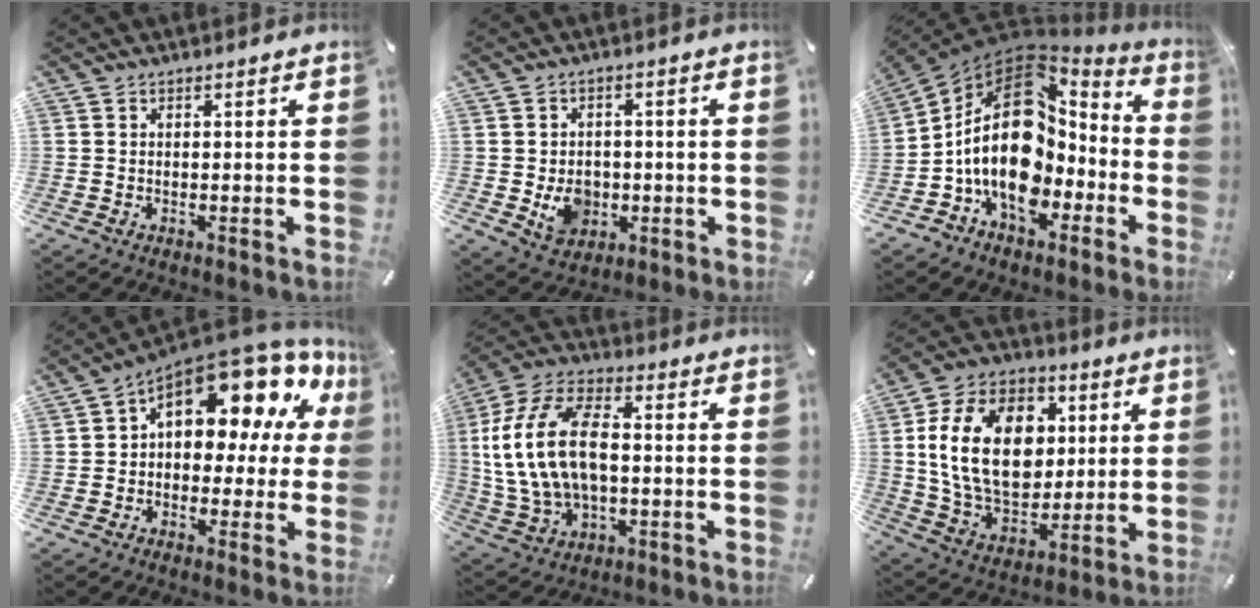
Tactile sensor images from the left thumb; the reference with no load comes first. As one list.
[{"total": 7.5, "force": [-1.4, 6.4, 3.7], "torque": [-0.054, 0.006, -0.022]}, {"total": 22.9, "force": [-0.3, 15.9, 16.5], "torque": [-0.315, -0.009, -0.007]}, {"total": 17.8, "force": [9.0, 9.6, 11.9], "torque": [-0.162, -0.068, 0.153]}, {"total": 17.0, "force": [0.4, 10.7, 13.2], "torque": [-0.298, 0.005, 0.005]}, {"total": 21.0, "force": [3.3, 15.3, 14.1], "torque": [-0.268, 0.007, 0.060]}]